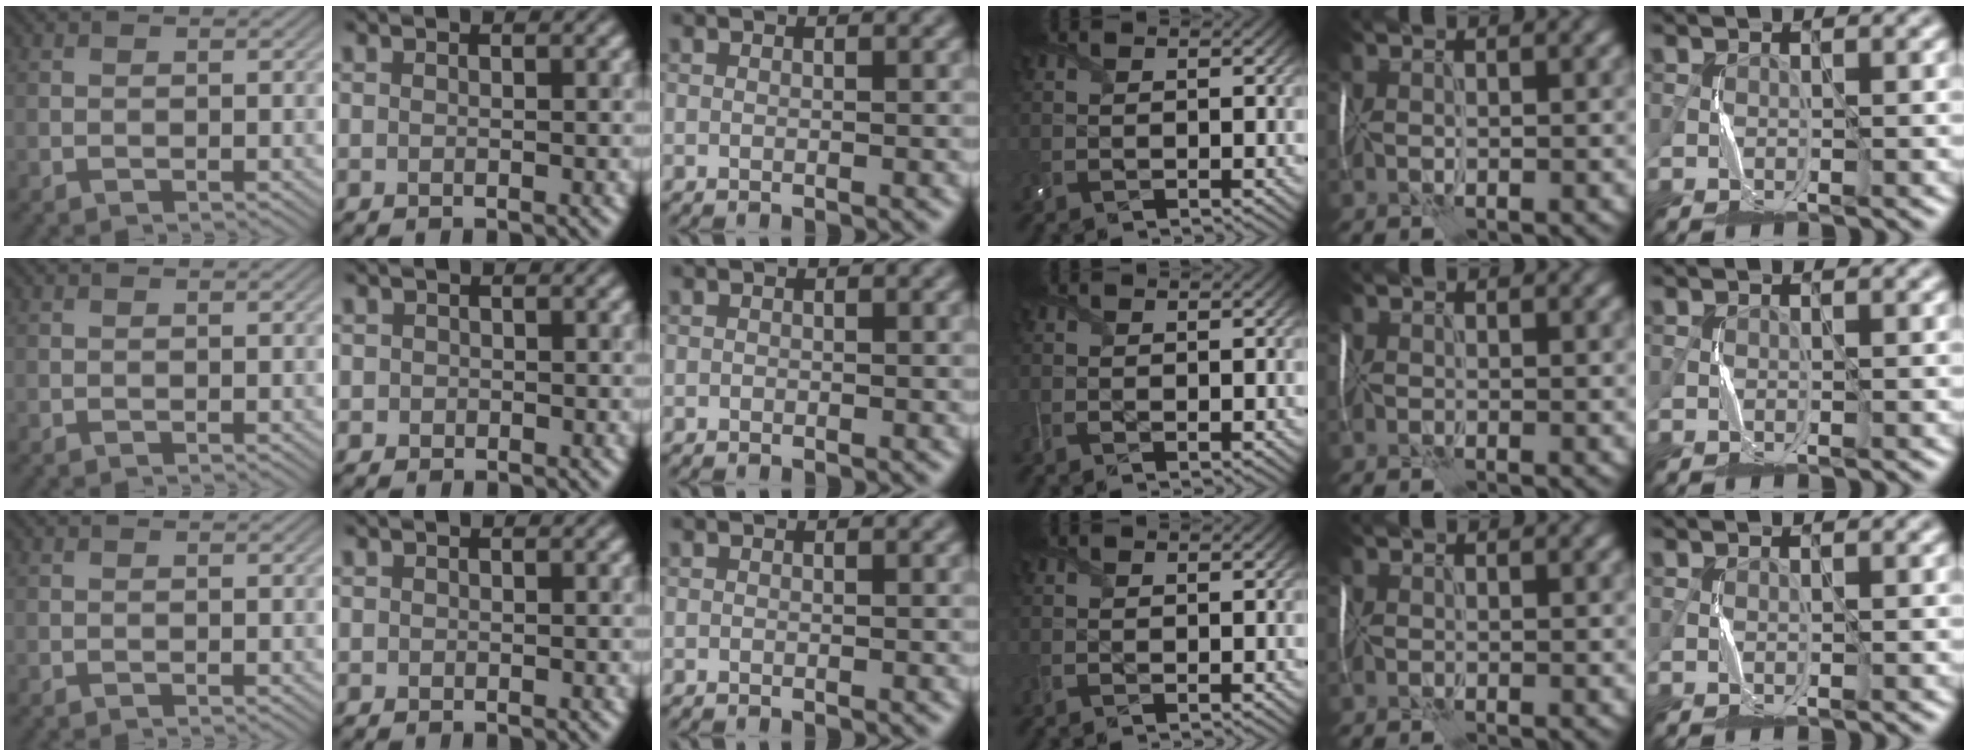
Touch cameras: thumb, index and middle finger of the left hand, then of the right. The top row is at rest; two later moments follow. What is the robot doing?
{"motion": "wrap", "object": "receipt paper"}